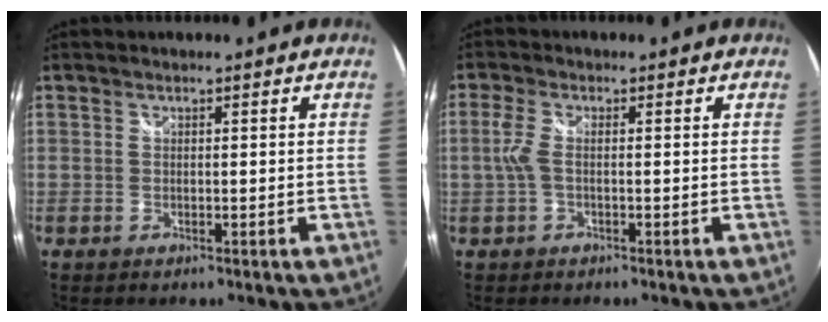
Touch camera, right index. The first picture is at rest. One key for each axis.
{"total": 2.5, "fx": -0.5, "fy": 0.6, "fz": 2.3, "tx": -0.056, "ty": 0.002, "tz": -0.011}